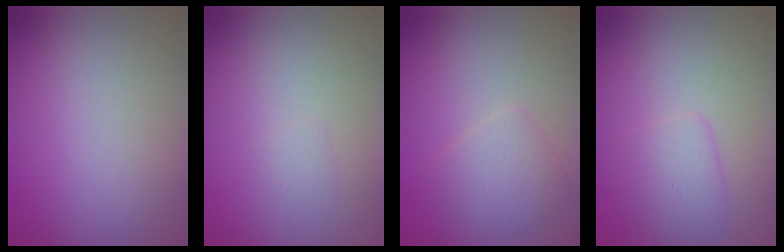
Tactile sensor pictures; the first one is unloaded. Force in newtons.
{"total": 0.6, "press": 0.6, "slide": 0.1}
{"total": 2.4, "press": 2.4, "slide": 0.1}
{"total": 2.2, "press": 2.2, "slide": 0.1}